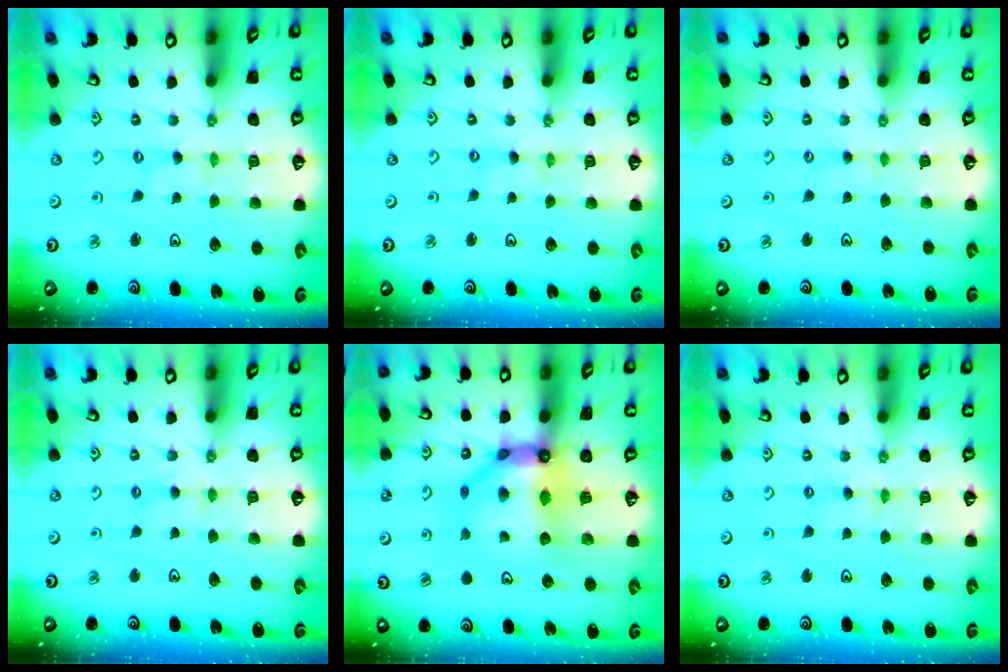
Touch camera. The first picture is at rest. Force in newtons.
{"total": 0.5, "press": 0.5, "slide": 0.1}
{"total": 1.7, "press": 1.6, "slide": 0.3}
{"total": 2.6, "press": 2.6, "slide": 0.5}
{"total": 12.2, "press": 12.2, "slide": 0.9}
{"total": 2.8, "press": 2.8, "slide": 0.4}